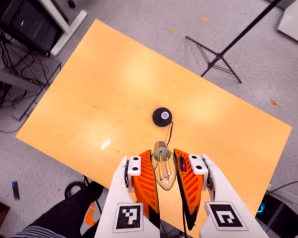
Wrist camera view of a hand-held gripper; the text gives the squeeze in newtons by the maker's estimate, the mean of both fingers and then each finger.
{"total": 20.6, "left": 23.6, "right": 17.7}